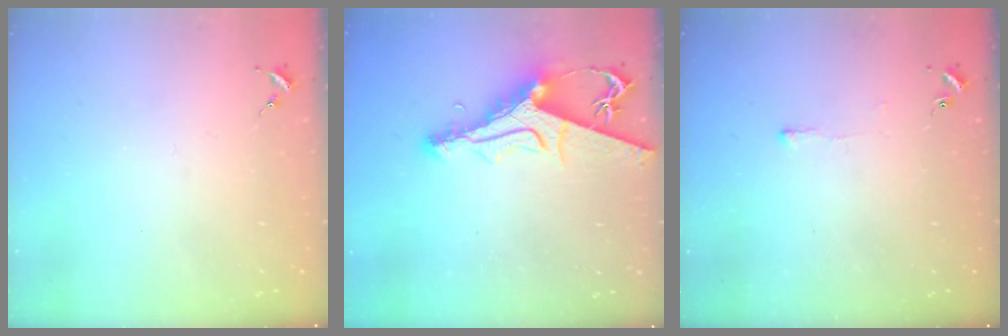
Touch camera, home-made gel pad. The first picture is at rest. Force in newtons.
{"total": 11.6, "press": 11.6, "slide": 1.2}
{"total": 2.4, "press": 2.4, "slide": 0.5}